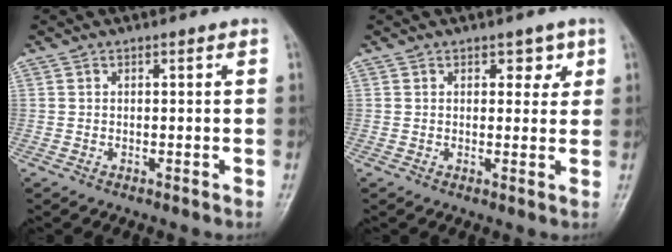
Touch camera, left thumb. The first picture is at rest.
{"total": 3.3, "force": [1.7, 2.2, 1.9], "torque": [0.005, -0.007, 0.020]}